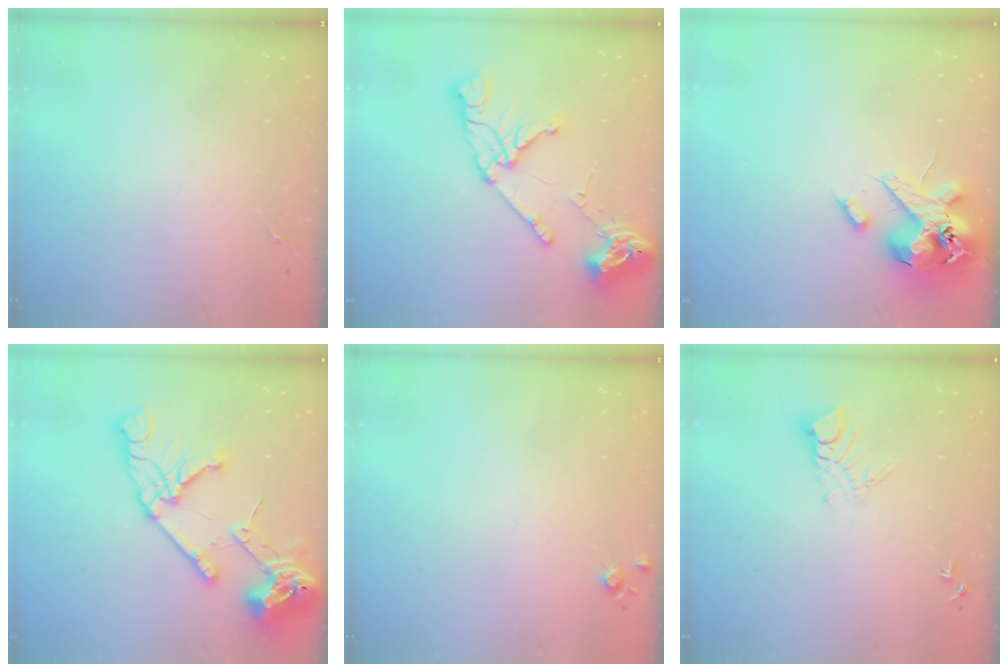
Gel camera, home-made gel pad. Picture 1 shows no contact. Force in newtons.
{"total": 18.8, "press": 18.7, "slide": 1.7}
{"total": 16.3, "press": 16.1, "slide": 2.7}
{"total": 24.0, "press": 23.9, "slide": 2.5}
{"total": 5.1, "press": 5.1, "slide": 0.7}
{"total": 5.9, "press": 5.9, "slide": 0.5}